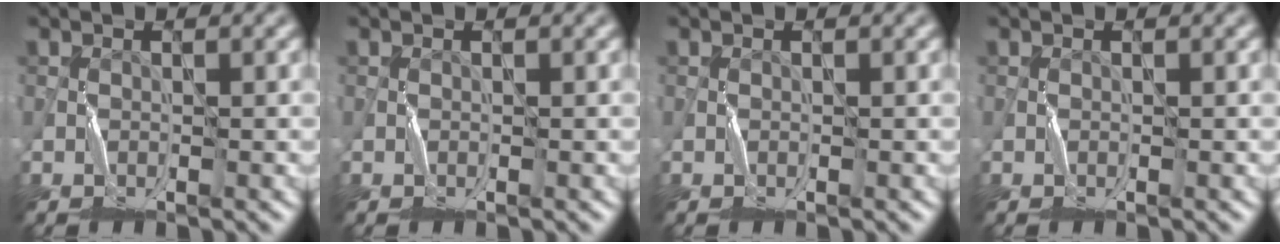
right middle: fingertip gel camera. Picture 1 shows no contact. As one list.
[{"total": 0.0}, {"total": 0.0}, {"total": 0.0}]